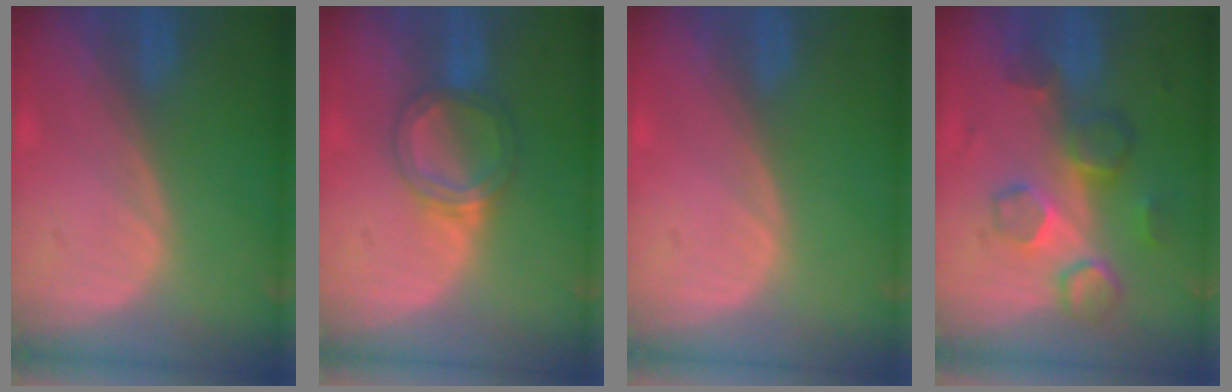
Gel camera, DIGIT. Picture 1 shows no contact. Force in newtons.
{"total": 5.4, "press": 5.2, "slide": 1.7}
{"total": 0.0}
{"total": 8.7, "press": 7.9, "slide": 3.6}